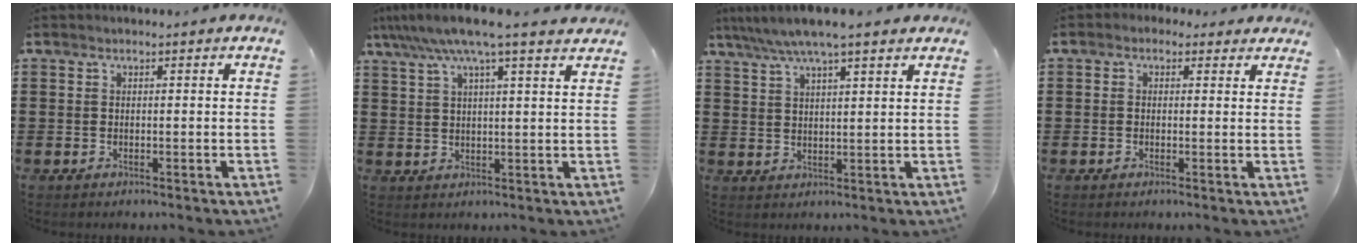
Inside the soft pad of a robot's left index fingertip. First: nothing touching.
{"total": 7.4, "force": [5.6, 0.1, 4.8], "torque": [-0.109, -0.014, 0.097]}
{"total": 5.8, "force": [4.7, 0.2, 3.5], "torque": [-0.078, -0.012, 0.081]}
{"total": 1.2, "force": [0.5, 1.0, 0.4], "torque": [-0.012, 0.007, 0.007]}